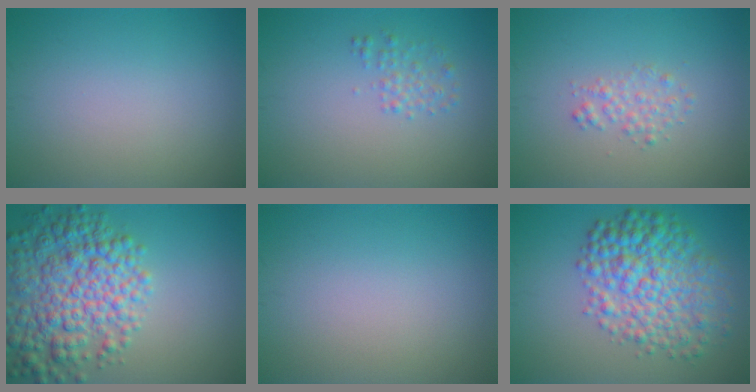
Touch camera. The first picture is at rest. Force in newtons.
{"total": 1.5, "press": 1.5, "slide": 0.1}
{"total": 1.5, "press": 1.5, "slide": 0.0}
{"total": 8.1, "press": 8.1, "slide": 0.3}
{"total": 0.0}
{"total": 7.5, "press": 7.5, "slide": 0.1}